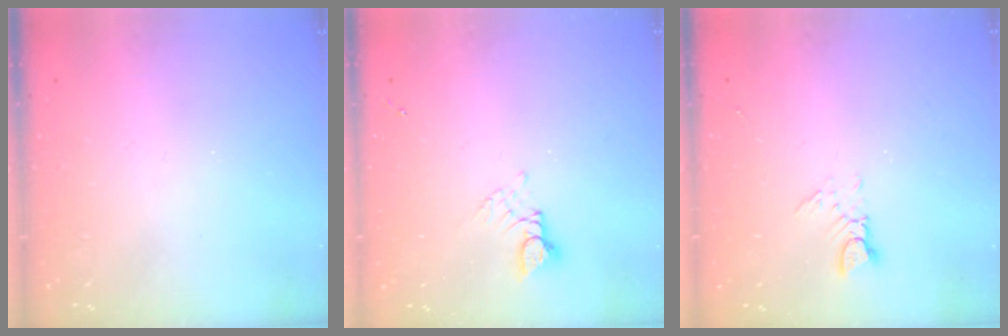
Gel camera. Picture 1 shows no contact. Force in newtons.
{"total": 2.9, "press": 2.9, "slide": 0.4}
{"total": 3.3, "press": 3.3, "slide": 0.3}